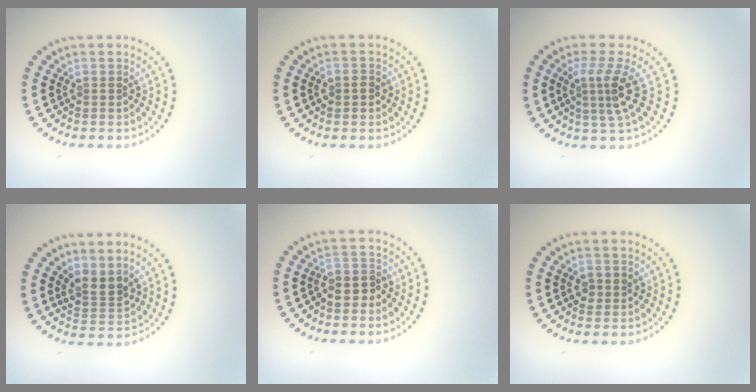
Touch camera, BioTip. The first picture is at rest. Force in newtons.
{"total": 1.4, "press": 1.3, "slide": 0.4}
{"total": 3.4, "press": 2.3, "slide": 2.5}
{"total": 2.5, "press": 2.0, "slide": 1.6}
{"total": 1.6, "press": 1.4, "slide": 0.7}
{"total": 1.3, "press": 1.3, "slide": 0.1}